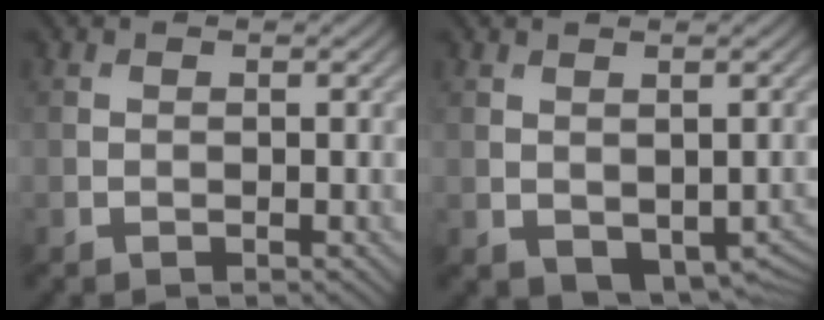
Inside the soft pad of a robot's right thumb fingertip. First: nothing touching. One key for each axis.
{"total": 4.3, "fx": -0.8, "fy": 3.0, "fz": 3.0, "tx": -0.052, "ty": -0.026, "tz": 0.004}